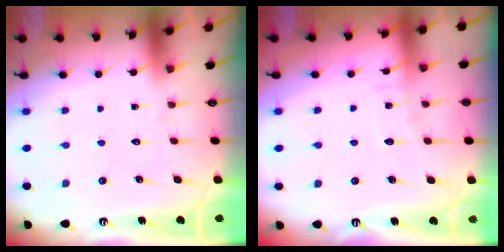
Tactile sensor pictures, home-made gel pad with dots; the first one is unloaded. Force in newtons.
{"total": 5.3, "press": 5.3, "slide": 0.5}